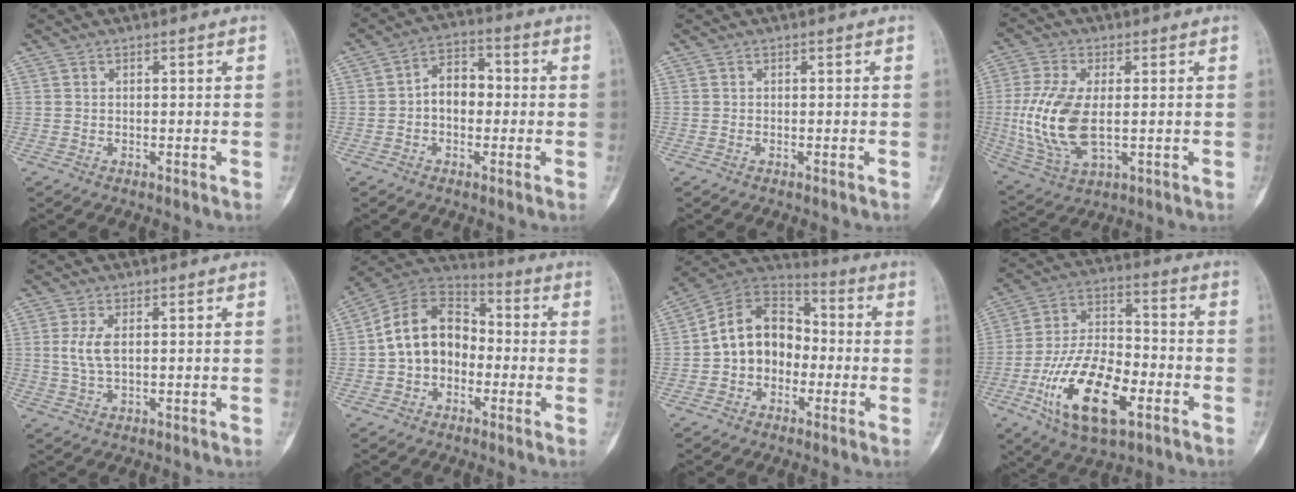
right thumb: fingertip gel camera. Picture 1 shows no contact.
{"total": 7.1, "force": [-0.5, 5.0, 5.0], "torque": [-0.056, 0.026, -0.021]}
{"total": 0.0}
{"total": 14.0, "force": [-0.5, 7.2, 12.0], "torque": [-0.260, -0.007, -0.001]}
{"total": 4.2, "force": [0.7, 1.8, 3.7], "torque": [-0.083, 0.000, 0.017]}
{"total": 13.3, "force": [-1.6, 10.0, 8.7], "torque": [-0.126, 0.046, -0.045]}
{"total": 13.3, "force": [-1.7, 10.2, 8.4], "torque": [-0.107, 0.049, -0.044]}
{"total": 19.7, "force": [-8.0, 9.1, 15.5], "torque": [-0.276, 0.037, -0.139]}